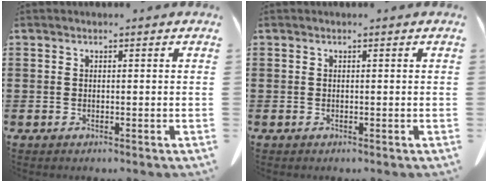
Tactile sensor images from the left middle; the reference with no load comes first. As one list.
[{"total": 0.0}]